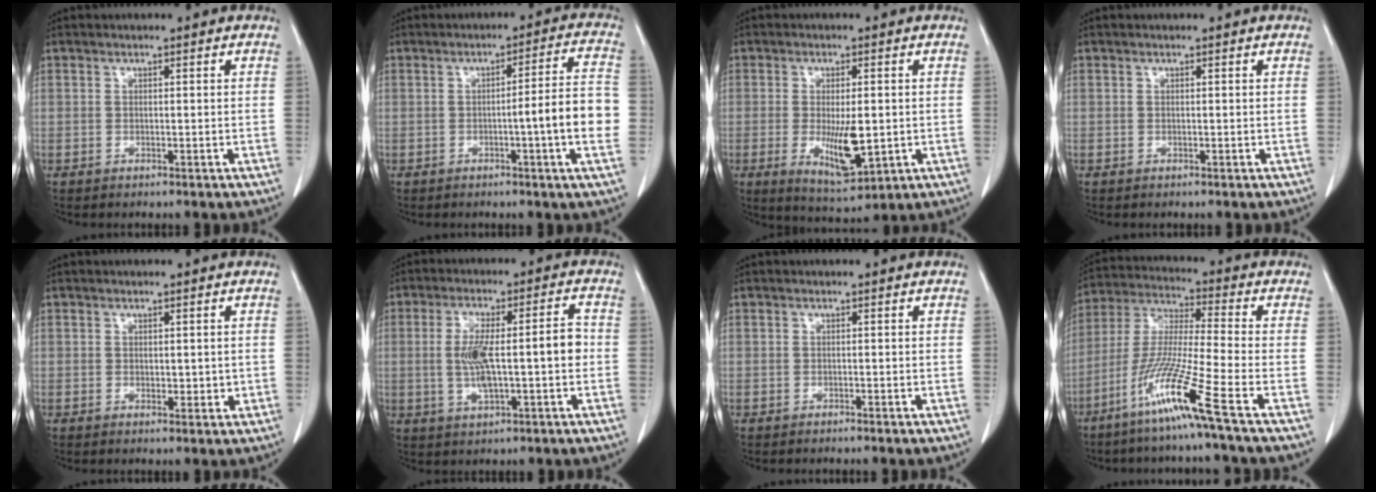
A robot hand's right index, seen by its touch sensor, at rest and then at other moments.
{"total": 9.1, "force": [-1.8, -0.6, 8.9], "torque": [-0.115, 0.009, -0.028]}
{"total": 8.1, "force": [-1.3, 2.5, 7.6], "torque": [-0.133, -0.019, -0.012]}
{"total": 0.0}
{"total": 1.8, "force": [0.1, 1.2, 1.3], "torque": [-0.015, -0.004, 0.006]}
{"total": 10.1, "force": [-0.7, 2.2, 9.8], "torque": [-0.176, 0.021, -0.006]}
{"total": 0.0}
{"total": 12.9, "force": [-7.2, -2.0, 10.5], "torque": [-0.215, -0.033, -0.147]}